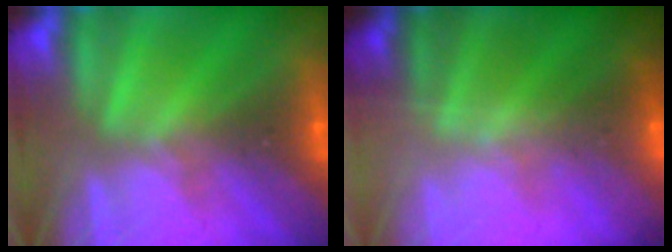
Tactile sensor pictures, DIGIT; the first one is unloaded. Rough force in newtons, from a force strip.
{"total": 1.8}